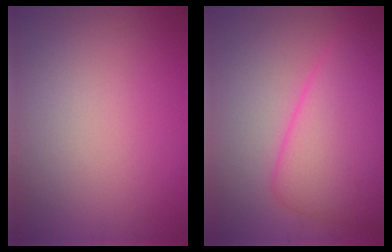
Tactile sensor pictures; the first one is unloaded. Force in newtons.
{"total": 7.5, "press": 7.5, "slide": 0.2}